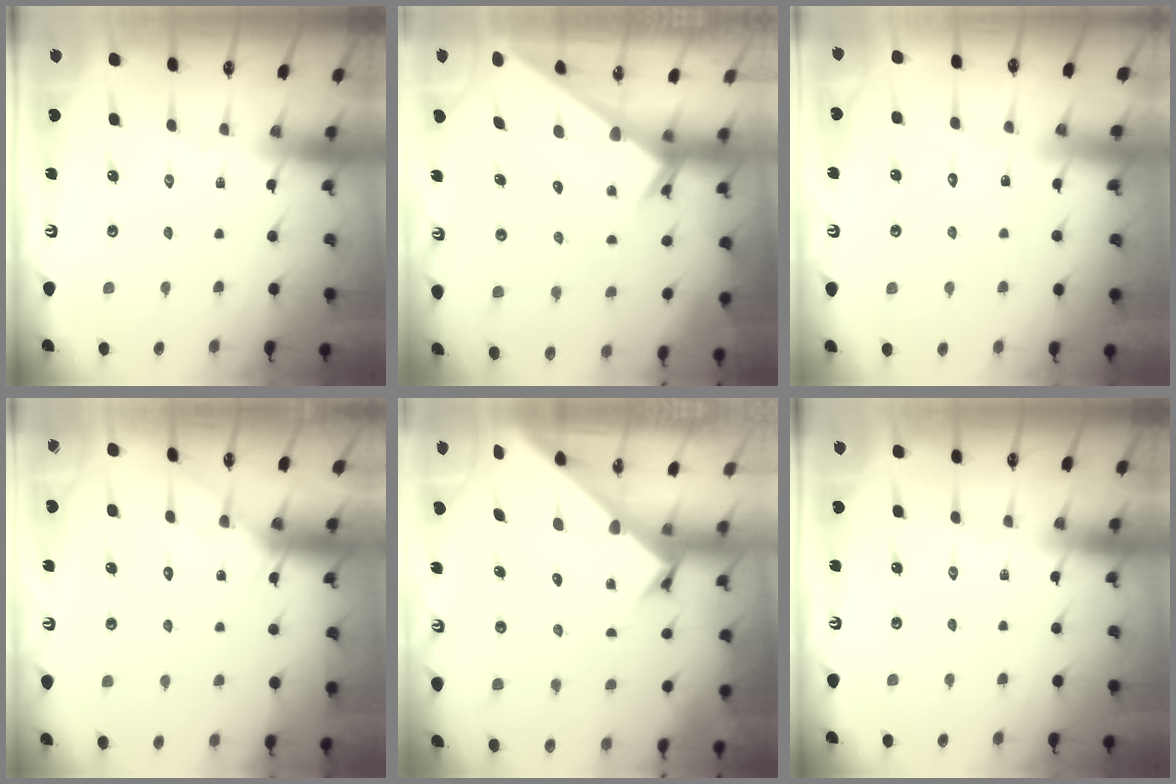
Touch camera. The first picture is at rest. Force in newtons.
{"total": 2.0, "press": 2.0, "slide": 0.1}
{"total": 6.6, "press": 6.6, "slide": 0.6}
{"total": 4.7, "press": 4.7, "slide": 0.3}
{"total": 2.7, "press": 2.7, "slide": 0.3}
{"total": 0.0}